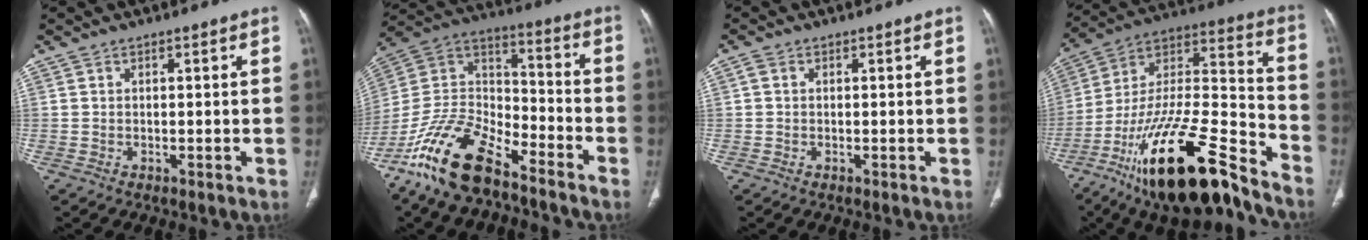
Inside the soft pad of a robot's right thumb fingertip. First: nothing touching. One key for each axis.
{"total": 18.0, "fx": -13.1, "fy": 6.9, "fz": 10.2, "tx": -0.190, "ty": 0.072, "tz": -0.249}
{"total": 1.0, "fx": 0.3, "fy": 0.8, "fz": 0.5, "tx": -0.011, "ty": 0.002, "tz": 0.002}
{"total": 27.5, "fx": -18.5, "fy": 7.5, "fz": 18.9, "tx": -0.325, "ty": 0.073, "tz": -0.320}